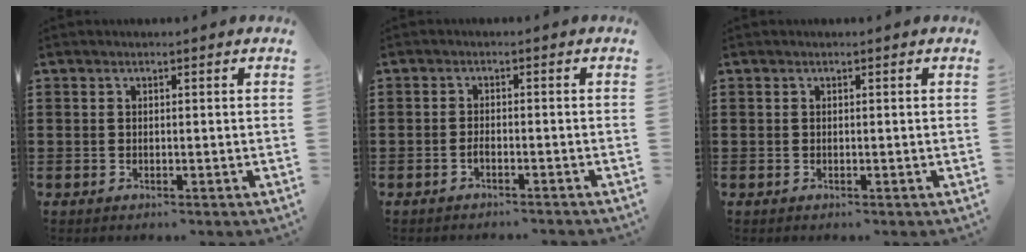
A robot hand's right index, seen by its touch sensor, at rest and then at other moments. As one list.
[{"total": 1.4, "force": [-1.1, 0.2, 0.8], "torque": [-0.017, -0.004, -0.020]}, {"total": 0.0}]